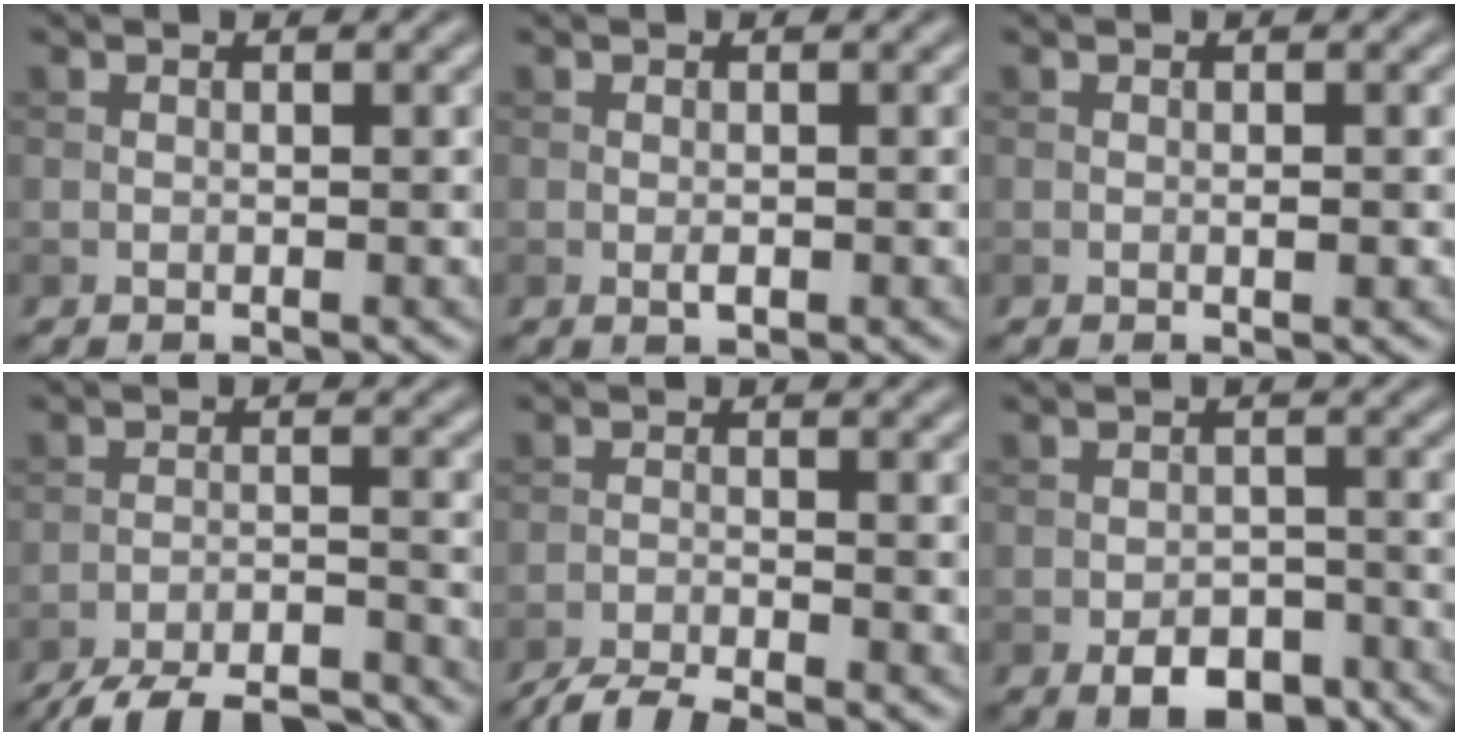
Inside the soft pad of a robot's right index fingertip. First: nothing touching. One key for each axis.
{"total": 0.9, "fx": -0.3, "fy": 0.5, "fz": 0.8, "tx": -0.013, "ty": -0.001, "tz": -0.004}
{"total": 0.5, "fx": -0.1, "fy": 0.1, "fz": 0.5, "tx": -0.009, "ty": -0.001, "tz": -0.001}
{"total": 10.2, "fx": -9.4, "fy": 2.1, "fz": 3.6, "tx": -0.058, "ty": -0.019, "tz": -0.141}
{"total": 4.3, "fx": -3.7, "fy": 0.5, "fz": 2.0, "tx": -0.039, "ty": -0.004, "tz": -0.076}
{"total": 4.9, "fx": -3.0, "fy": 2.7, "fz": 2.8, "tx": -0.039, "ty": -0.006, "tz": -0.047}